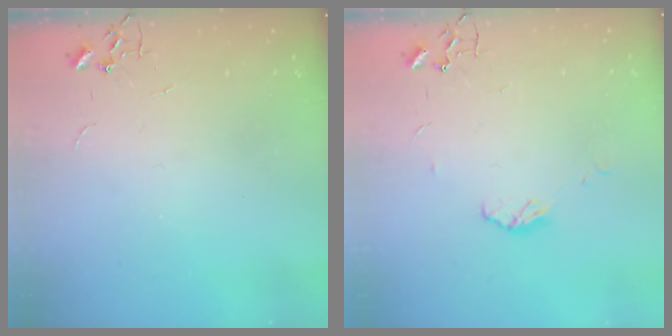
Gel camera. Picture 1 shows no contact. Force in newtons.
{"total": 5.7, "press": 5.7, "slide": 0.4}